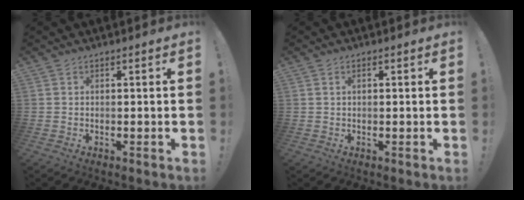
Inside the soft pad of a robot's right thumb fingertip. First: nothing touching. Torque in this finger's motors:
{"motor_torque": [0.10, 0.03, -0.11, -0.10, -0.03]}